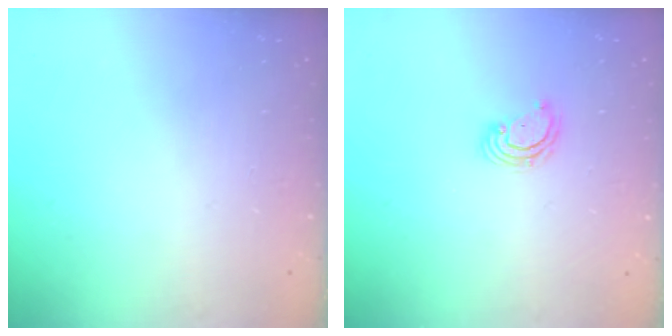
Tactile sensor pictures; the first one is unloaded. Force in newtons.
{"total": 3.8, "press": 3.8, "slide": 0.1}